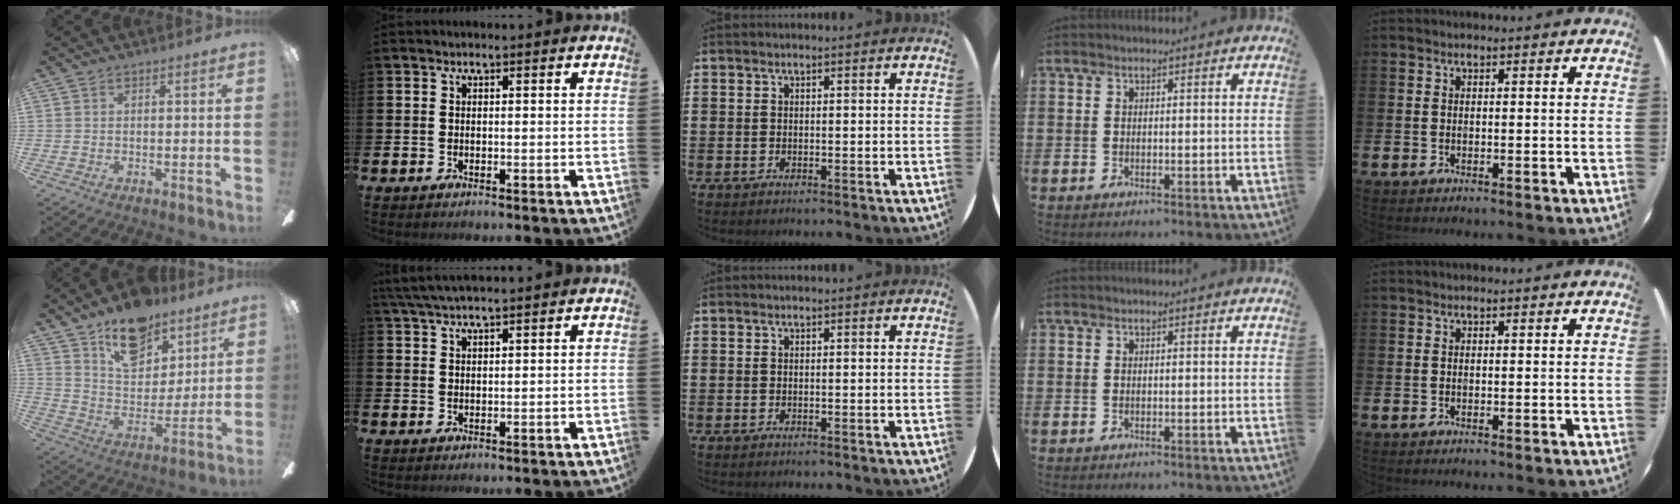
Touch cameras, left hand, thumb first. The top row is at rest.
{"thumb": {"total": 16.5, "force": [11.9, 9.0, 6.9], "torque": [-0.101, -0.075, 0.216]}, "index": {"total": 3.8, "force": [3.4, 0.4, 1.8], "torque": [-0.048, -0.001, 0.065]}}